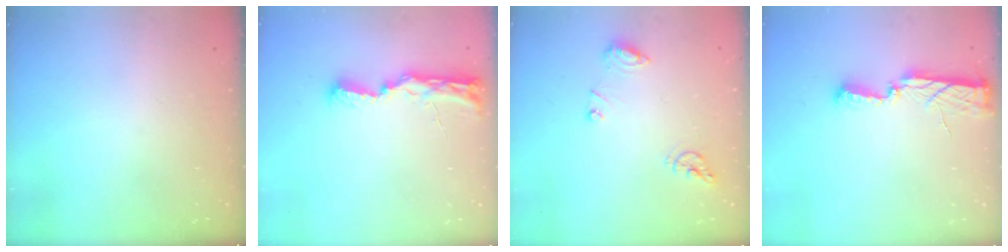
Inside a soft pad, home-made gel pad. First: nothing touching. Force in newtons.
{"total": 9.4, "press": 9.2, "slide": 2.0}
{"total": 9.6, "press": 9.6, "slide": 1.1}
{"total": 9.3, "press": 8.1, "slide": 4.6}